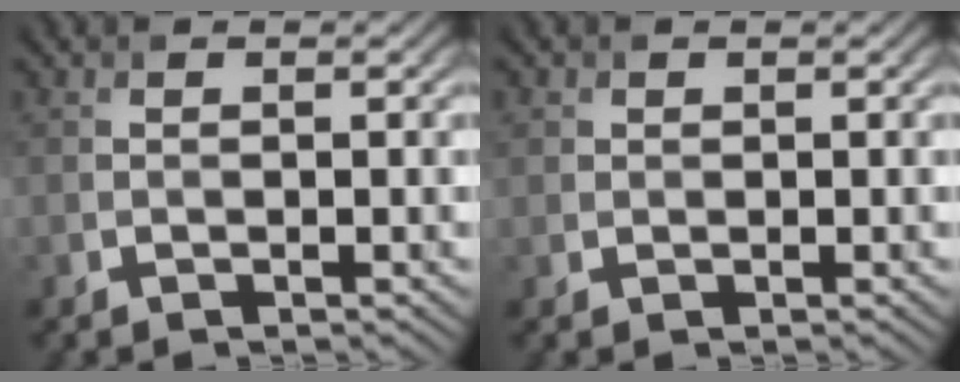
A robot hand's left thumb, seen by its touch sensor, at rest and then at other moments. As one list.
[{"total": 1.1, "force": [0.4, 1.0, 0.2], "torque": [-0.001, -0.003, 0.008]}]